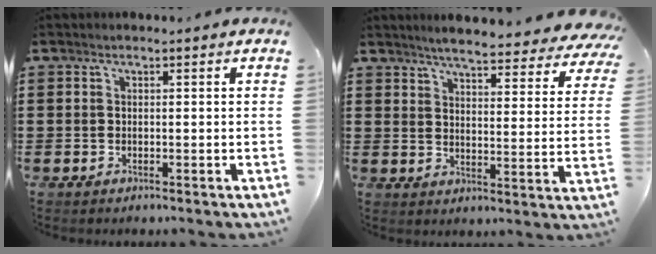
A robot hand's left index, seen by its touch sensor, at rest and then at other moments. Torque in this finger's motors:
{"motor_torque": [2.14, 0.00, 0.13, -0.06]}